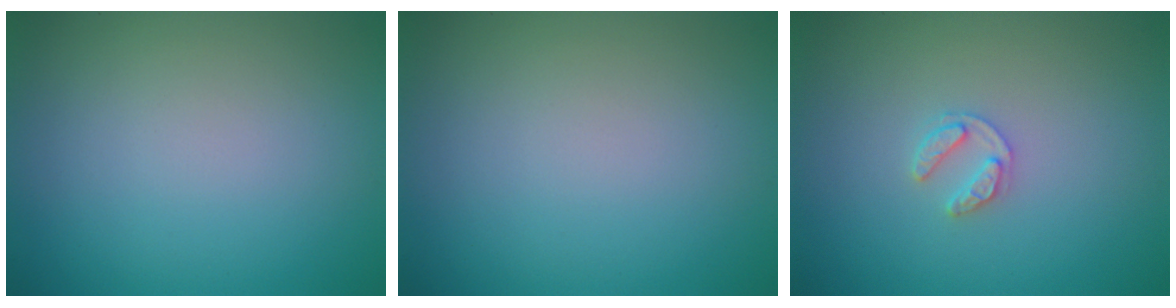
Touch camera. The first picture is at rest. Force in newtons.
{"total": 0.0}
{"total": 1.6, "press": 1.6, "slide": 0.3}